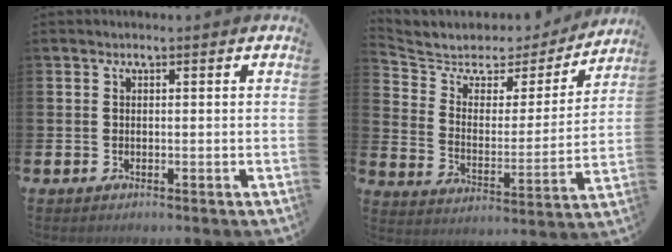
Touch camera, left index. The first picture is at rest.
{"total": 5.3, "force": [4.5, 2.7, 0.8], "torque": [-0.056, -0.034, 0.073]}